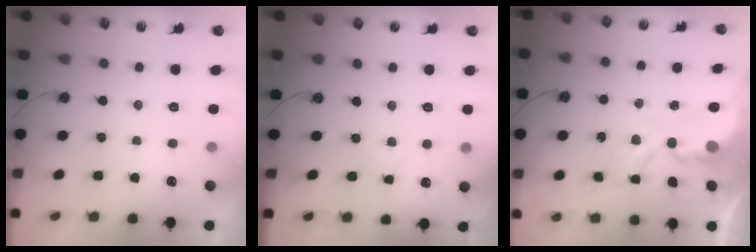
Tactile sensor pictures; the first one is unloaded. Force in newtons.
{"total": 1.6, "press": 1.6, "slide": 0.3}
{"total": 4.9, "press": 4.9, "slide": 0.3}